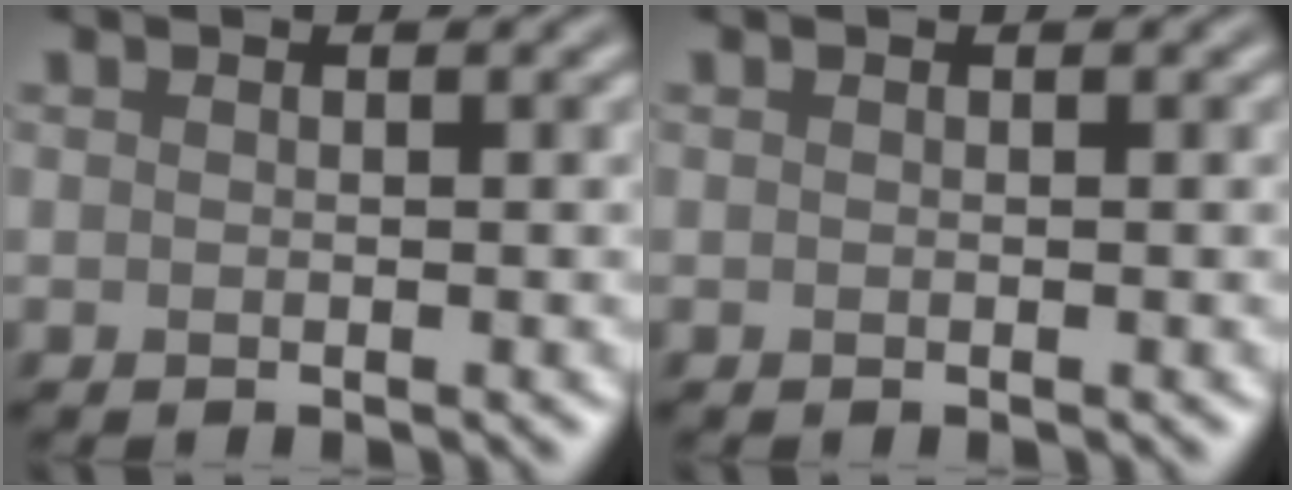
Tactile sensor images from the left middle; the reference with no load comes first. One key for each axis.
{"total": 0.0}